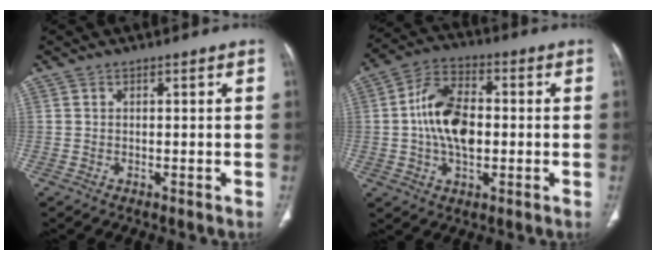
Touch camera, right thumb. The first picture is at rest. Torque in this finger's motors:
{"motor_torque": [2.57, 2.44, 1.71, -0.26, 0.26]}